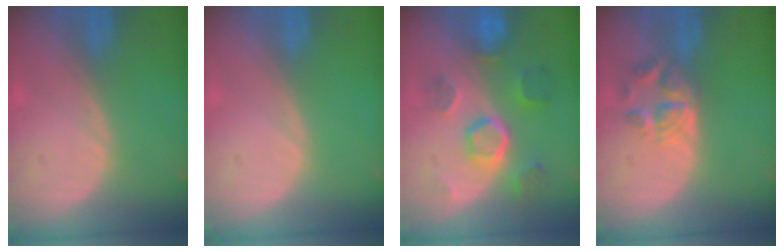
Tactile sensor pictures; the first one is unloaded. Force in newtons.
{"total": 0.0}
{"total": 8.6, "press": 7.7, "slide": 3.8}
{"total": 5.9, "press": 4.8, "slide": 3.4}